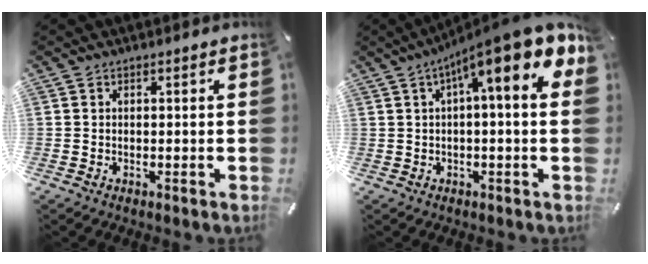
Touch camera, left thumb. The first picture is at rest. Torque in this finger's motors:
{"motor_torque": [1.44, 1.88, 2.32, -0.44, 0.66]}